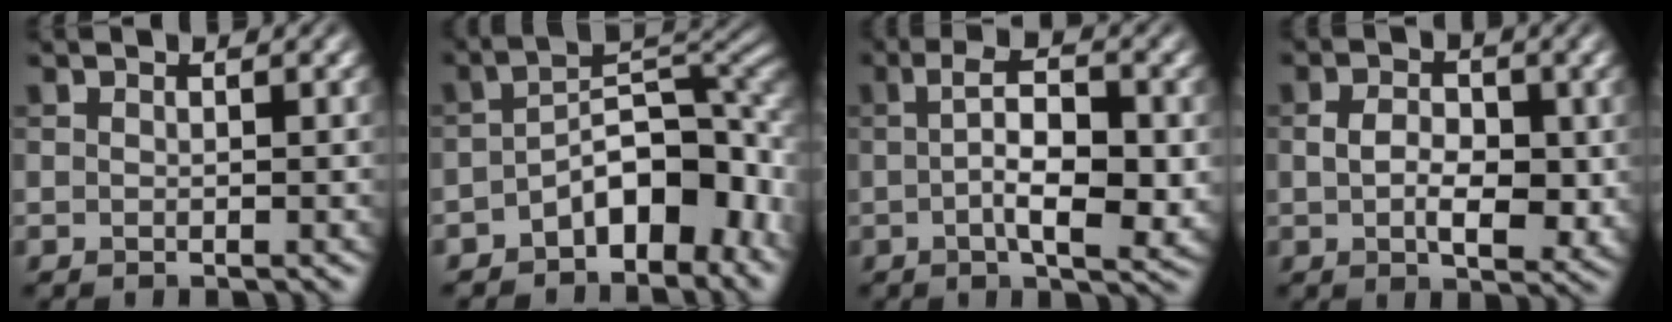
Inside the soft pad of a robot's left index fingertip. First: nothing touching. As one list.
[{"total": 8.9, "force": [-3.8, 4.7, 6.6], "torque": [-0.075, 0.006, -0.075]}, {"total": 6.8, "force": [-0.4, 2.4, 6.3], "torque": [-0.101, -0.004, -0.005]}, {"total": 4.9, "force": [0.0, 2.9, 3.9], "torque": [-0.064, -0.006, 0.000]}]